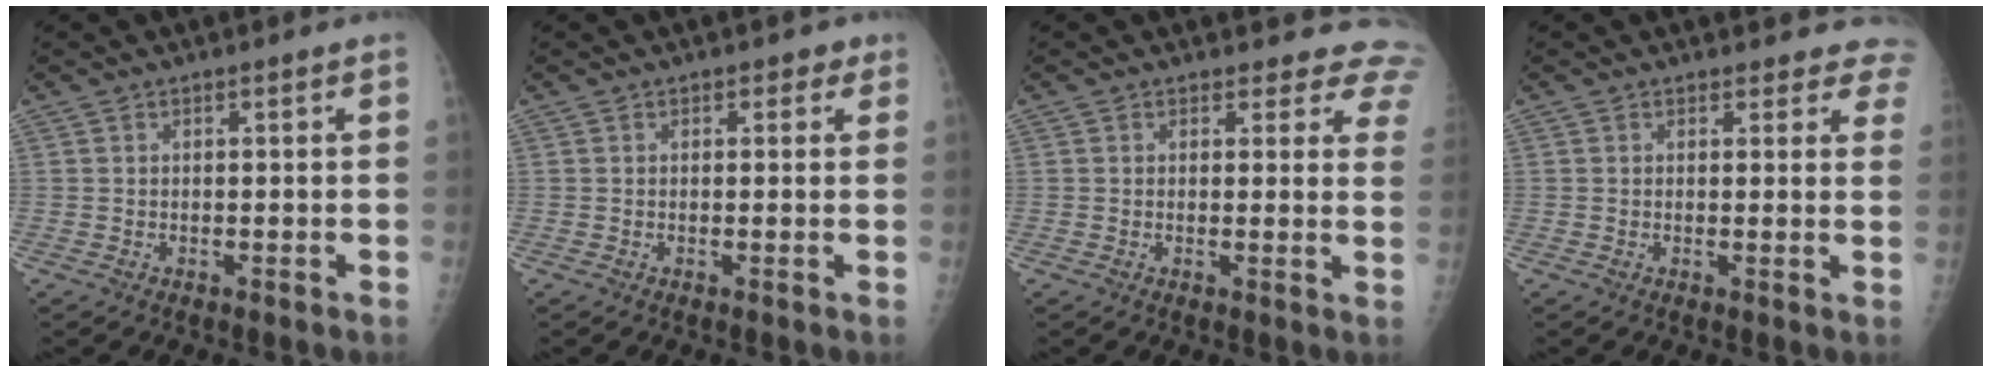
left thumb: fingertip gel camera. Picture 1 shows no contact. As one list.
[{"total": 1.8, "force": [0.9, 1.2, 0.9], "torque": [0.007, 0.001, 0.004]}, {"total": 8.9, "force": [7.9, 4.1, 1.2], "torque": [0.041, -0.033, 0.049]}, {"total": 6.4, "force": [5.8, 2.7, 0.3], "torque": [0.050, -0.021, 0.032]}]